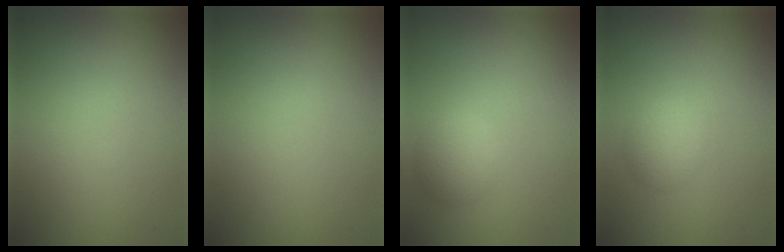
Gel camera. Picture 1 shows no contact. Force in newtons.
{"total": 0.0}
{"total": 2.7, "press": 2.7, "slide": 0.1}
{"total": 2.3, "press": 2.3, "slide": 0.1}